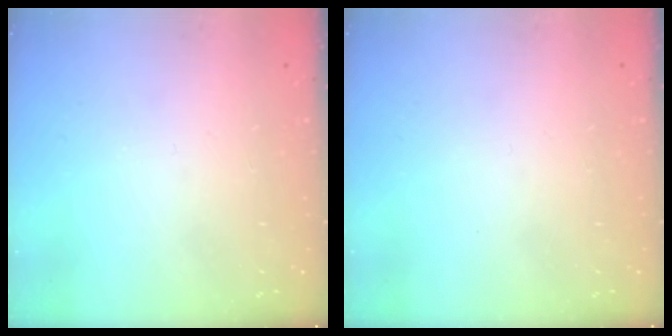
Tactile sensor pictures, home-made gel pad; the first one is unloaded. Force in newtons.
{"total": 0.0}